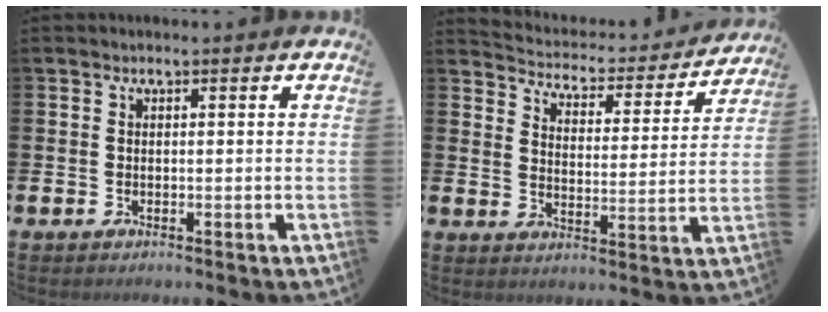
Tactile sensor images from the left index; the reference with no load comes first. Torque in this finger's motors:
{"motor_torque": [0.77, -1.37, 0.05, -0.04]}